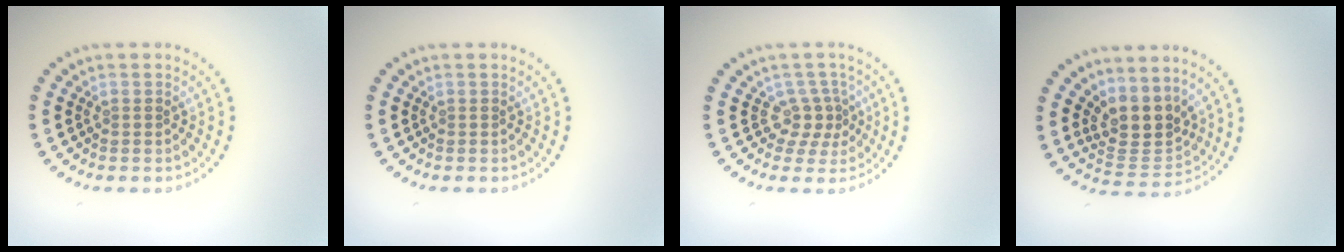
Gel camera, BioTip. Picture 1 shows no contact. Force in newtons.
{"total": 0.0}
{"total": 2.5, "press": 1.7, "slide": 1.8}
{"total": 3.9, "press": 3.0, "slide": 2.4}